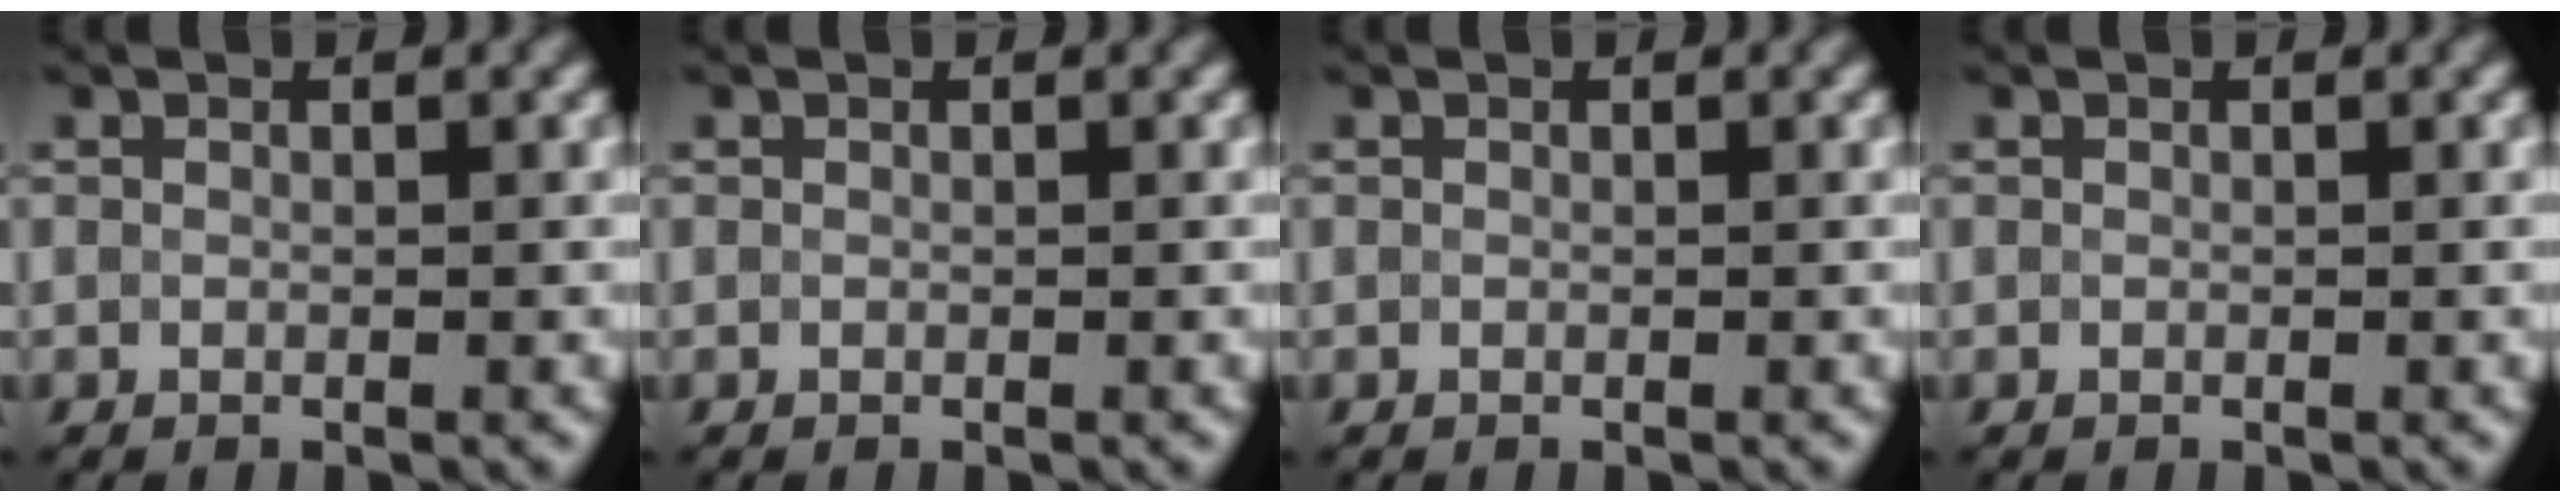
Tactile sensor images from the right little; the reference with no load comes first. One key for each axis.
{"total": 0.0}
{"total": 0.0}
{"total": 0.0}